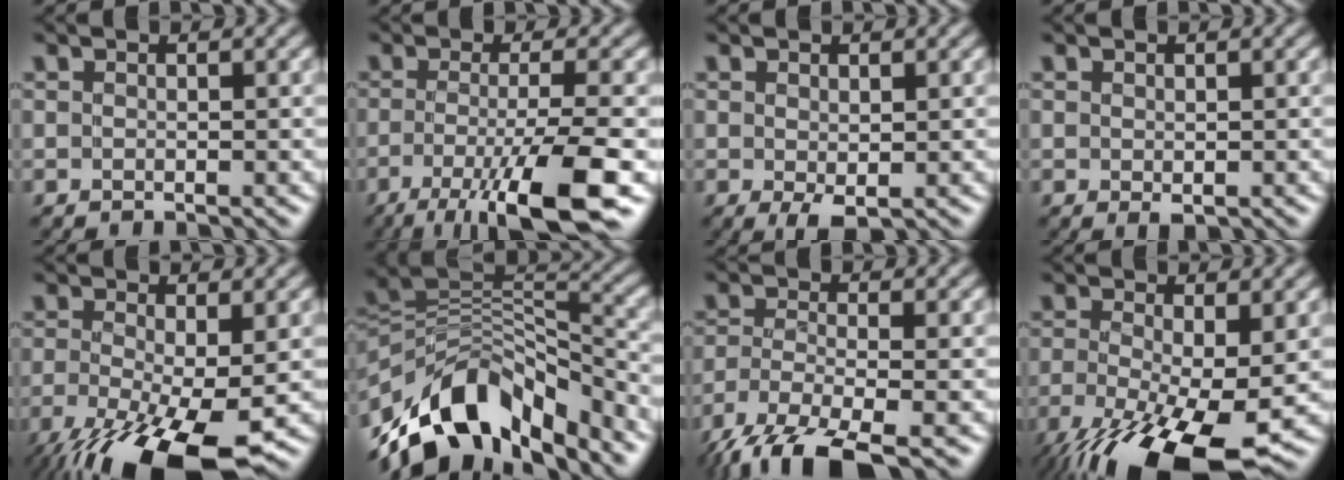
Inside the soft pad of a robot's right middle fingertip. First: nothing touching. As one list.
[{"total": 8.5, "force": [-4.4, 1.9, 7.0], "torque": [-0.117, -0.007, -0.080]}, {"total": 1.2, "force": [-0.2, 0.8, 0.9], "torque": [-0.021, -0.003, 0.000]}, {"total": 0.6, "force": [-0.1, 0.5, 0.3], "torque": [-0.006, -0.002, 0.001]}, {"total": 11.8, "force": [-5.7, 4.0, 9.5], "torque": [-0.187, -0.039, -0.096]}, {"total": 11.9, "force": [-7.9, 6.1, 6.5], "torque": [-0.120, 0.023, -0.155]}, {"total": 8.6, "force": [-6.4, 2.4, 5.2], "torque": [-0.119, -0.017, -0.122]}, {"total": 13.2, "force": [-6.0, 4.7, 10.7], "torque": [-0.206, -0.040, -0.099]}]